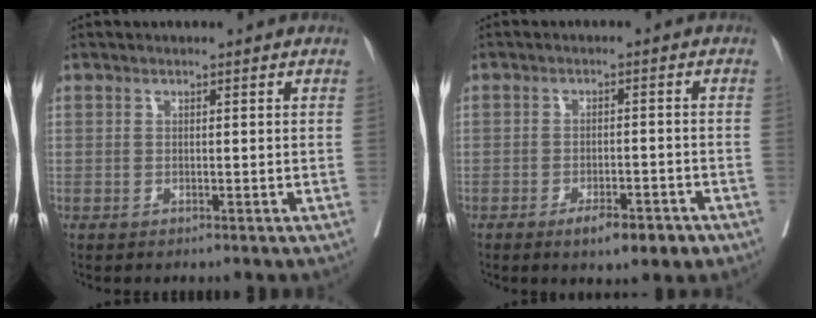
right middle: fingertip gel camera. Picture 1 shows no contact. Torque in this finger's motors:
{"motor_torque": [0.39, -0.36, 0.06, 0.04]}